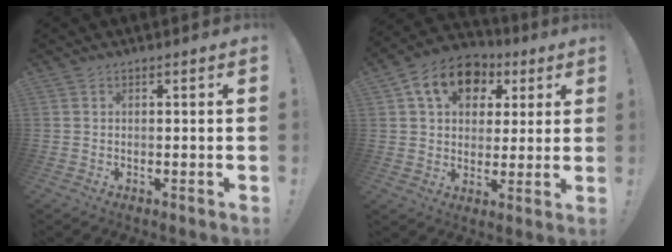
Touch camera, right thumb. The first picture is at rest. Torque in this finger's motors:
{"motor_torque": [1.77, 1.83, 0.16, 0.03, 0.05]}